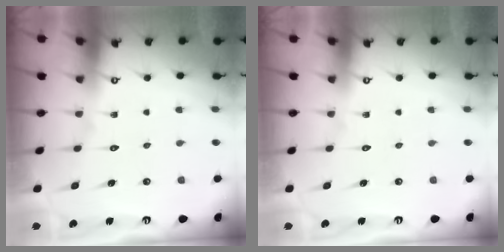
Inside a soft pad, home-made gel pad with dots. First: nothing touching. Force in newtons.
{"total": 0.0}